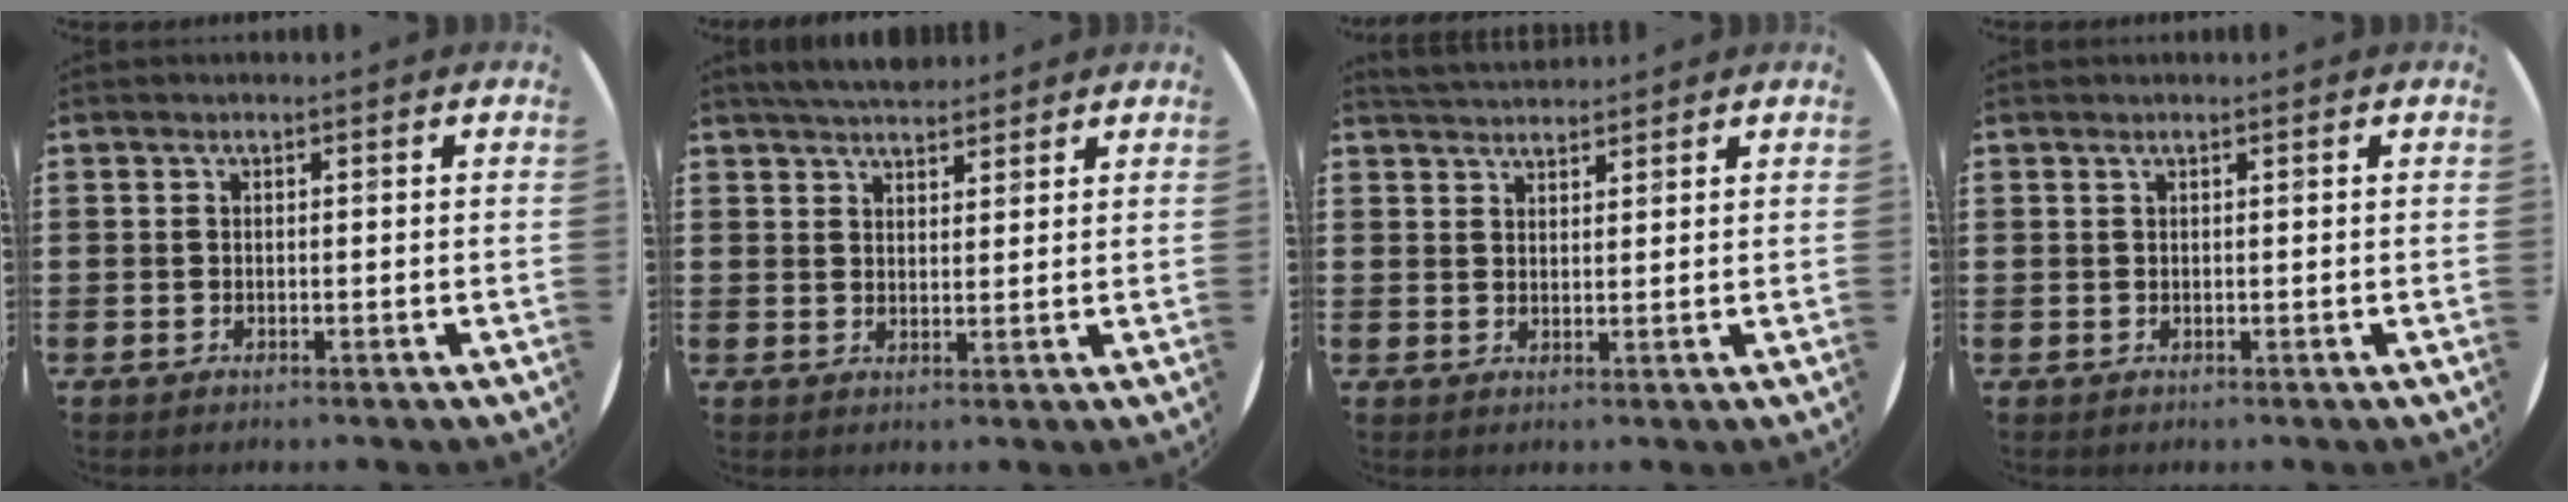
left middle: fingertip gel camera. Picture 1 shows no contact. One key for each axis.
{"total": 4.3, "fx": 4.1, "fy": 0.7, "fz": 1.0, "tx": -0.028, "ty": -0.009, "tz": 0.076}
{"total": 3.1, "fx": 3.0, "fy": 0.3, "fz": 0.2, "tx": -0.010, "ty": -0.007, "tz": 0.057}
{"total": 0.0}